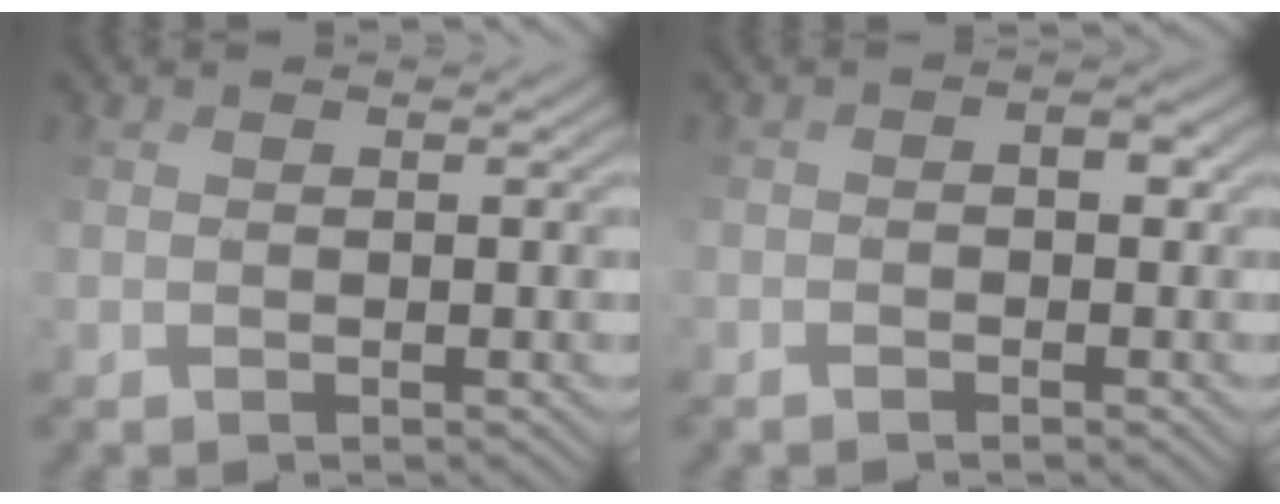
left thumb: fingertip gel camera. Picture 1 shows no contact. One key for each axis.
{"total": 2.8, "fx": -0.8, "fy": 1.7, "fz": 2.1, "tx": -0.021, "ty": 0.005, "tz": -0.002}